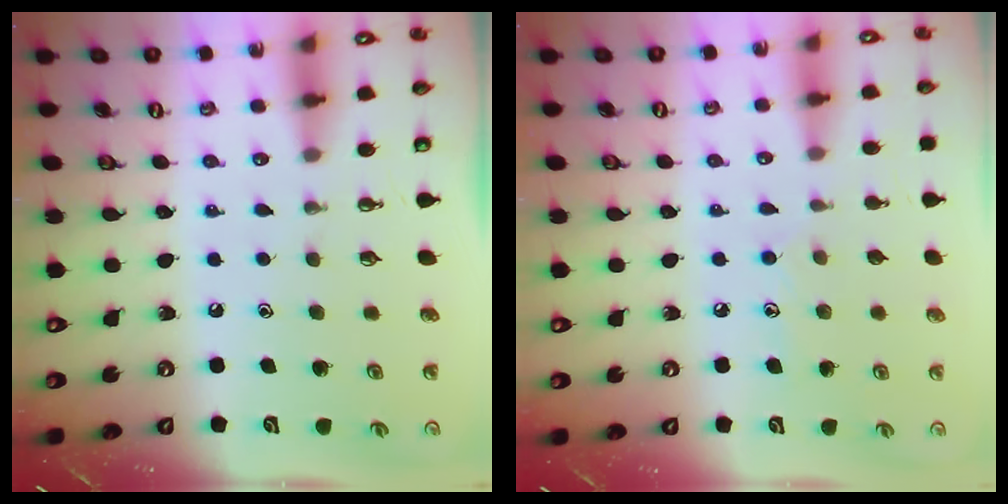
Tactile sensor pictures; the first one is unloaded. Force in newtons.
{"total": 7.1, "press": 7.1, "slide": 0.7}